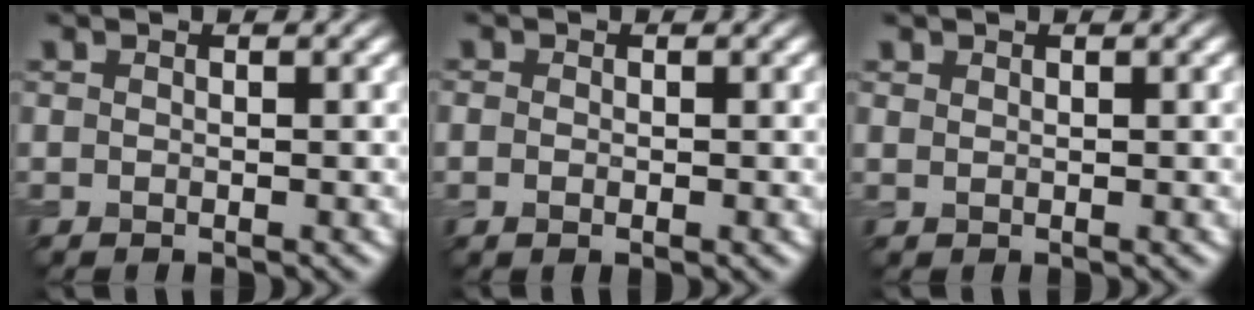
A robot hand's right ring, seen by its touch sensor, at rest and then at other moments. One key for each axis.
{"total": 1.1, "fx": -0.2, "fy": 0.6, "fz": 0.9, "tx": -0.017, "ty": -0.003, "tz": -0.003}
{"total": 0.7, "fx": 0.5, "fy": 0.4, "fz": 0.2, "tx": -0.004, "ty": -0.003, "tz": 0.010}